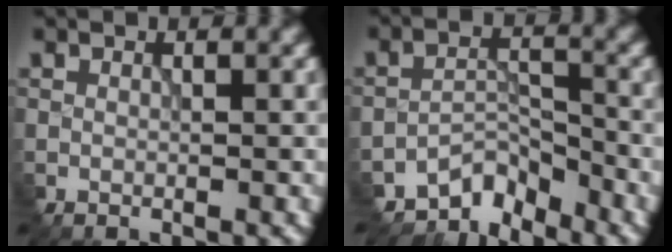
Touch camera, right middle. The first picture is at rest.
{"total": 4.2, "force": [-3.9, 1.3, 0.6], "torque": [-0.002, 0.006, -0.072]}